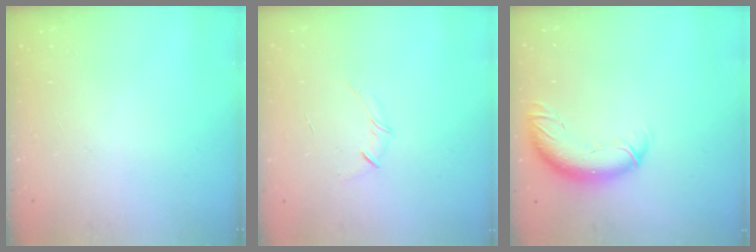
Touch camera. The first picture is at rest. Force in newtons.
{"total": 4.1, "press": 4.0, "slide": 0.9}
{"total": 12.0, "press": 11.7, "slide": 3.0}